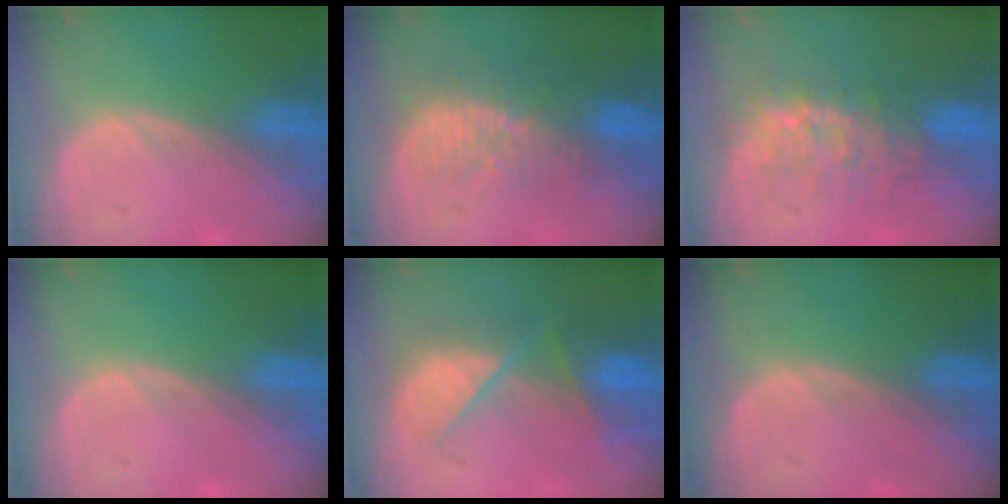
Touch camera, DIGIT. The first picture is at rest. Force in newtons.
{"total": 9.3, "press": 8.3, "slide": 4.2}
{"total": 7.6, "press": 7.3, "slide": 2.0}
{"total": 0.0}
{"total": 8.5, "press": 7.5, "slide": 4.1}
{"total": 0.0}